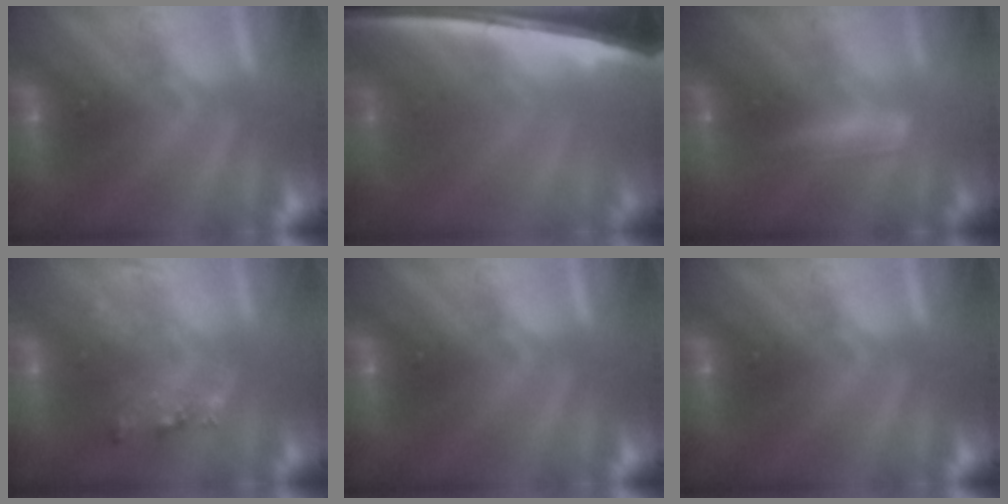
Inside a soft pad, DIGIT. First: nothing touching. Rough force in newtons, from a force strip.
{"total": 5.8}
{"total": 2.1}
{"total": 2.1}
{"total": 0.0}
{"total": 0.0}